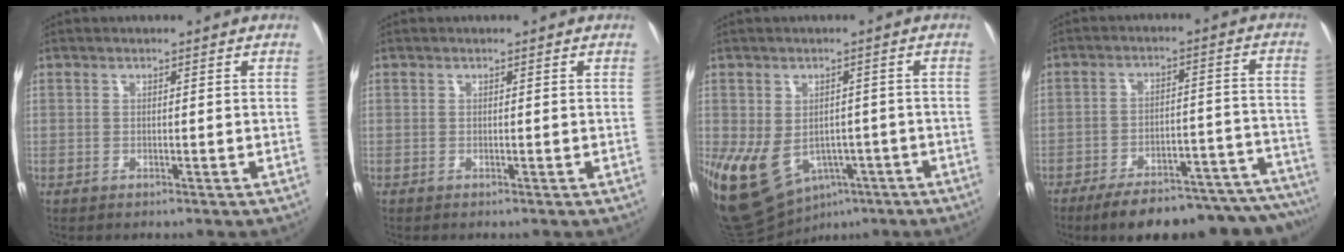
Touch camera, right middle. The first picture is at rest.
{"total": 0.0}
{"total": 15.8, "force": [-6.8, 10.8, 9.2], "torque": [-0.194, -0.005, -0.088]}
{"total": 22.7, "force": [-20.2, 4.5, 9.2], "torque": [-0.062, 0.022, -0.266]}